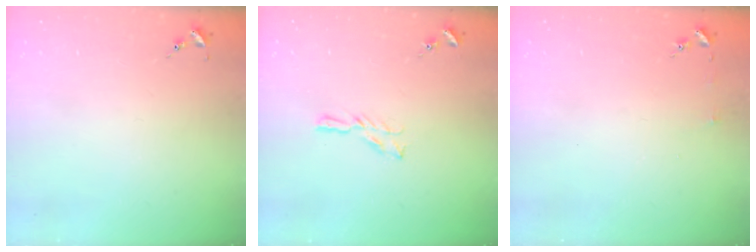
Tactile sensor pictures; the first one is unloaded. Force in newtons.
{"total": 5.1, "press": 5.1, "slide": 0.5}
{"total": 3.0, "press": 3.0, "slide": 0.3}